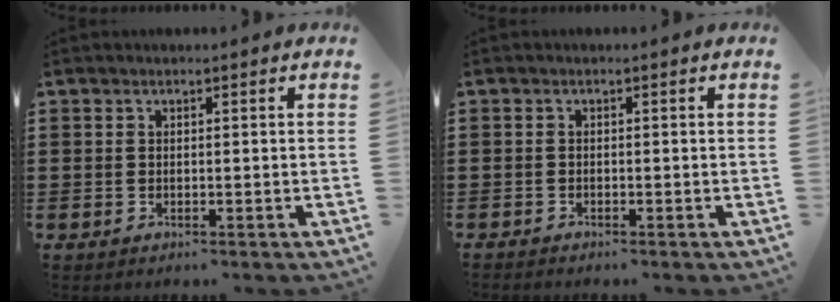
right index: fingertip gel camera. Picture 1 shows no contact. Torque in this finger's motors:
{"motor_torque": [0.17, -0.29, -0.03, 0.00]}